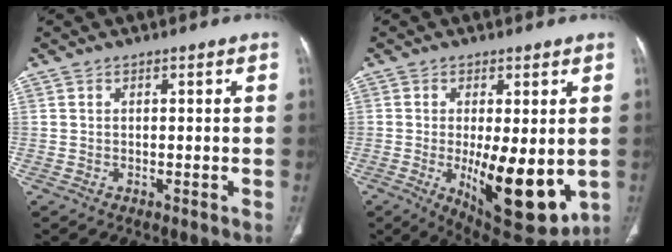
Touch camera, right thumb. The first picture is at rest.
{"total": 15.3, "force": [-2.5, 5.6, 14.0], "torque": [-0.201, -0.032, -0.020]}